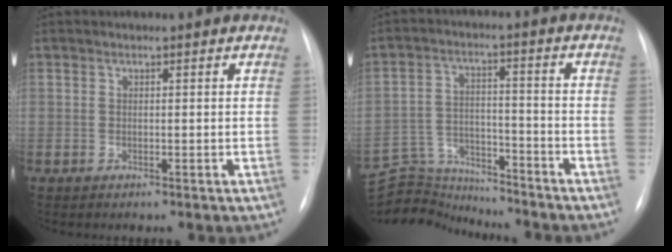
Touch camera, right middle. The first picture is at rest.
{"total": 11.7, "force": [-11.6, 1.7, 0.4], "torque": [-0.014, 0.032, -0.195]}